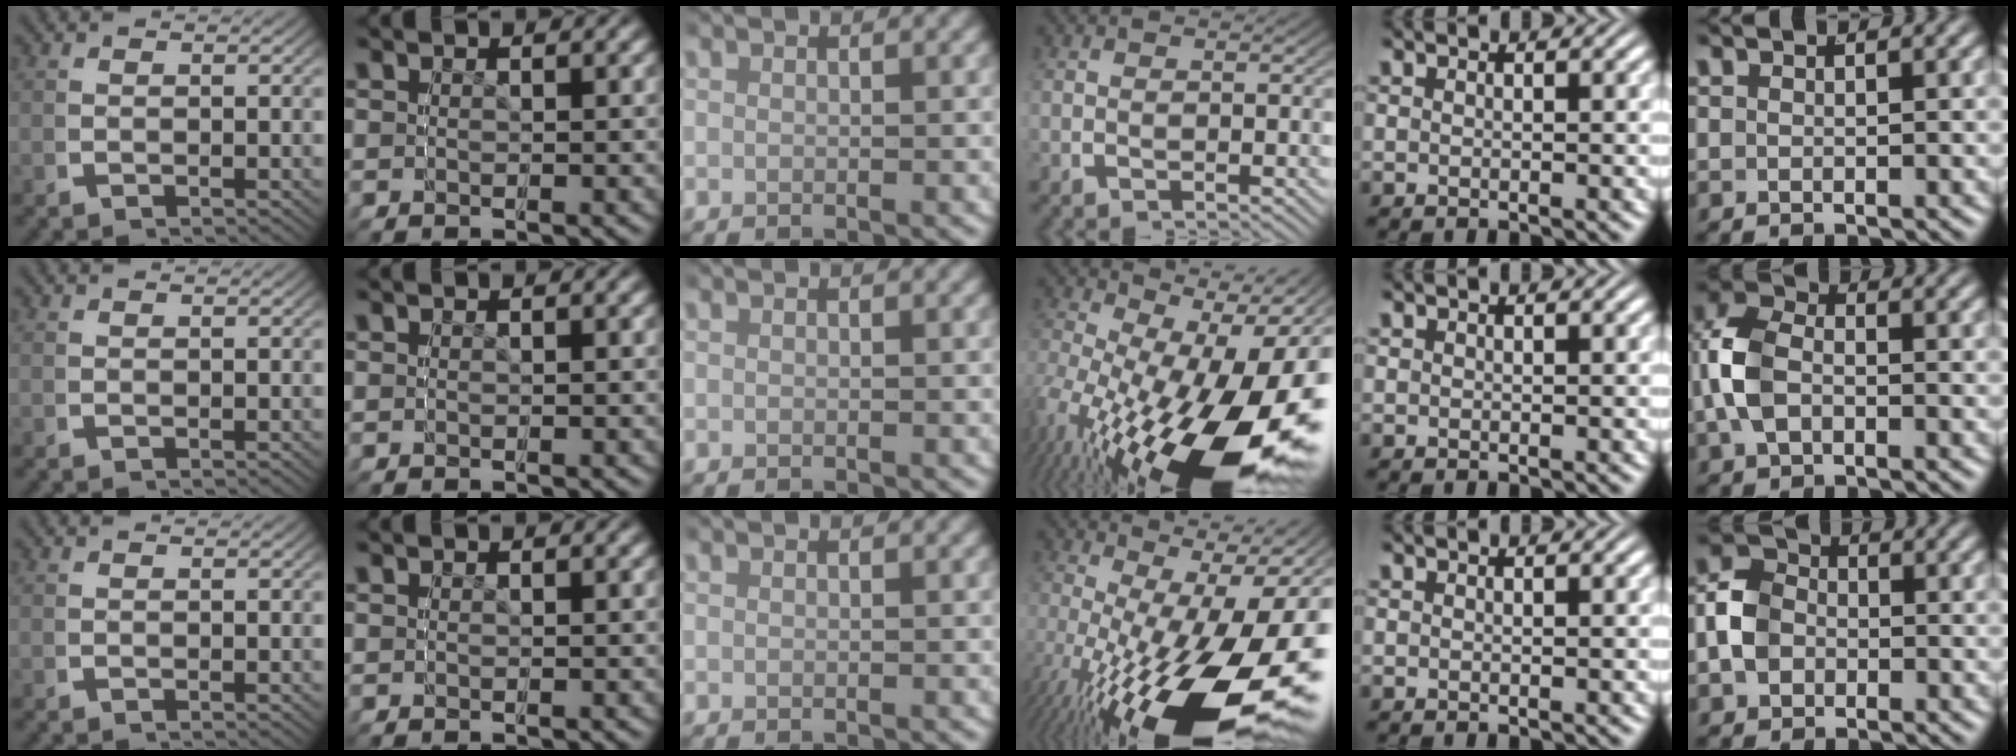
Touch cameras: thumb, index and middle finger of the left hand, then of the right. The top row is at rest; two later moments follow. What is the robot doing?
{"motion": "grasp_and_lifting", "object": "button"}